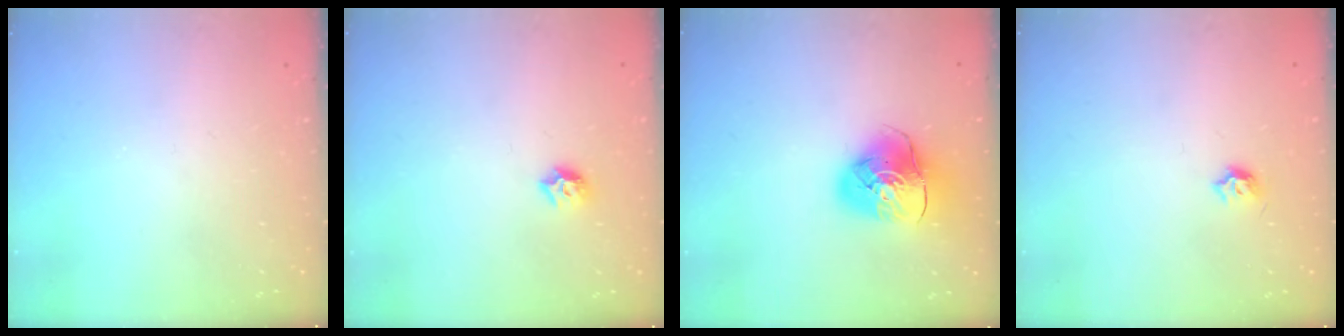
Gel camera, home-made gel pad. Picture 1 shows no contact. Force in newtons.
{"total": 6.2, "press": 6.2, "slide": 0.8}
{"total": 10.6, "press": 10.5, "slide": 1.2}
{"total": 4.0, "press": 3.9, "slide": 0.7}